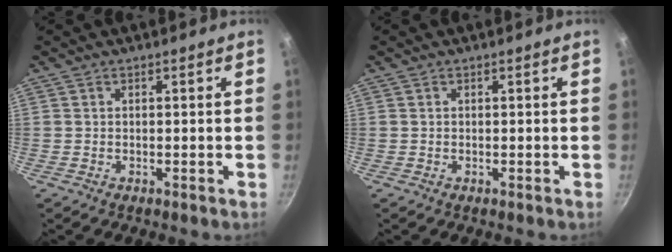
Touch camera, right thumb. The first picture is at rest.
{"total": 0.0}